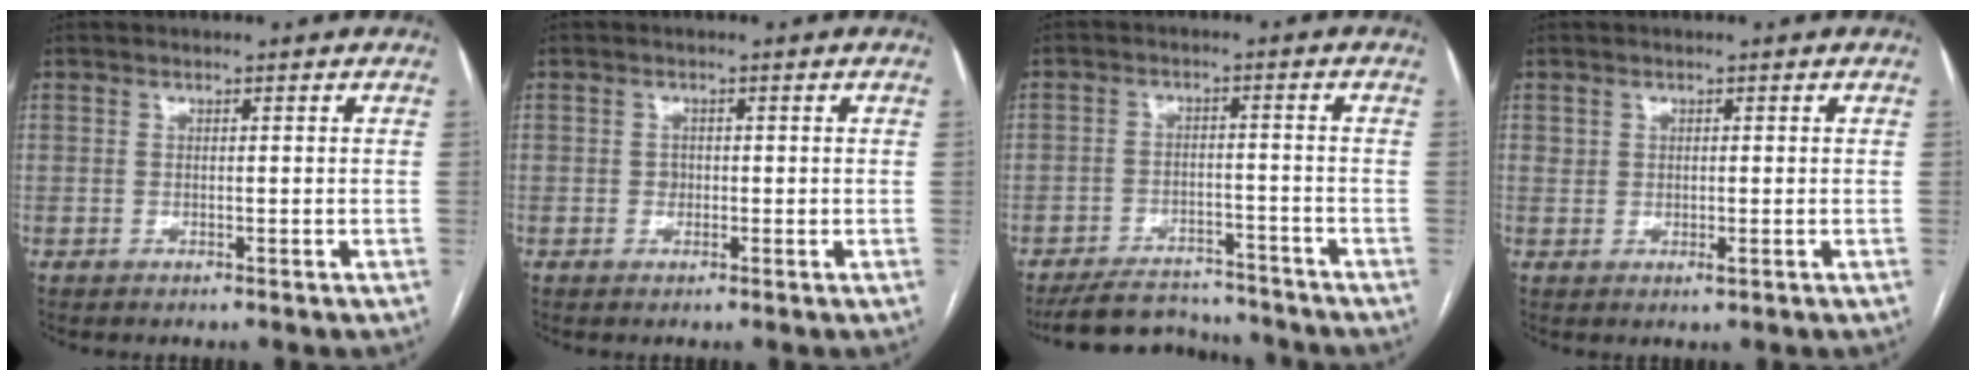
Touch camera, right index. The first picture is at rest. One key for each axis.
{"total": 1.0, "fx": -0.1, "fy": 1.0, "fz": 0.4, "tx": -0.004, "ty": 0.005, "tz": 0.001}
{"total": 9.6, "fx": -9.1, "fy": 2.8, "fz": 1.3, "tx": -0.013, "ty": 0.004, "tz": -0.137}
{"total": 1.4, "fx": 0.3, "fy": 0.9, "fz": 1.0, "tx": -0.020, "ty": 0.002, "tz": 0.010}